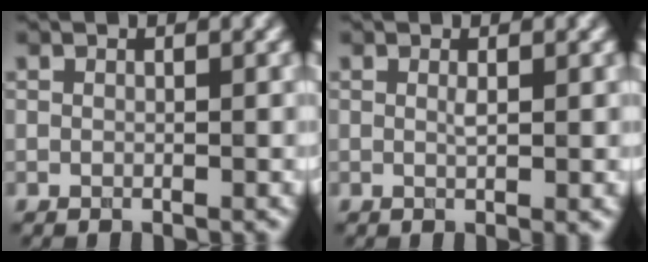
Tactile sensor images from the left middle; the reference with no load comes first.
{"total": 1.1, "force": [0.2, 0.2, 1.1], "torque": [-0.017, 0.000, 0.001]}